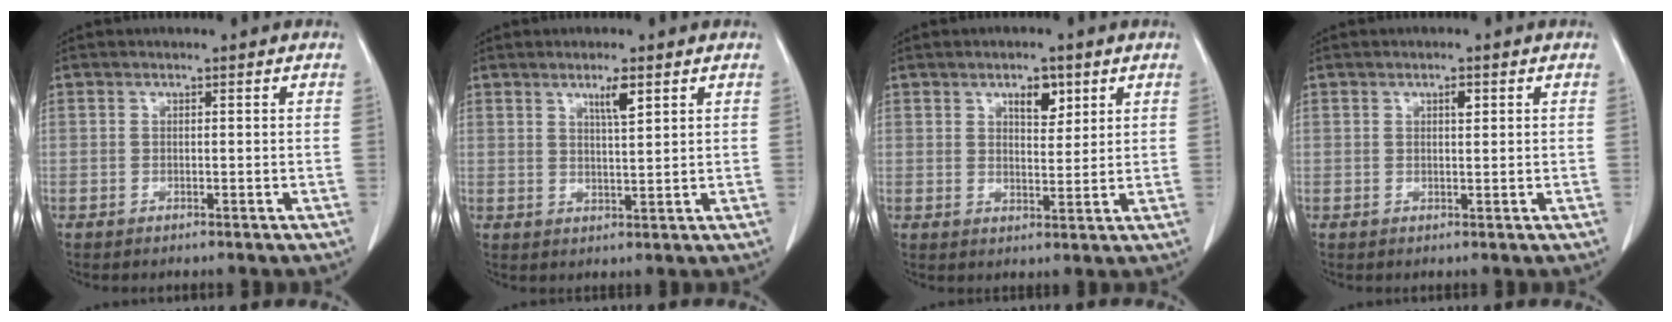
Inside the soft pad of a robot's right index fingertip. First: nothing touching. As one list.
[{"total": 3.2, "force": [1.9, 0.2, 2.6], "torque": [-0.047, -0.004, 0.034]}, {"total": 4.1, "force": [2.2, 1.9, 2.9], "torque": [-0.043, -0.002, 0.037]}, {"total": 1.2, "force": [0.5, 0.4, 1.0], "torque": [-0.018, 0.000, 0.007]}]